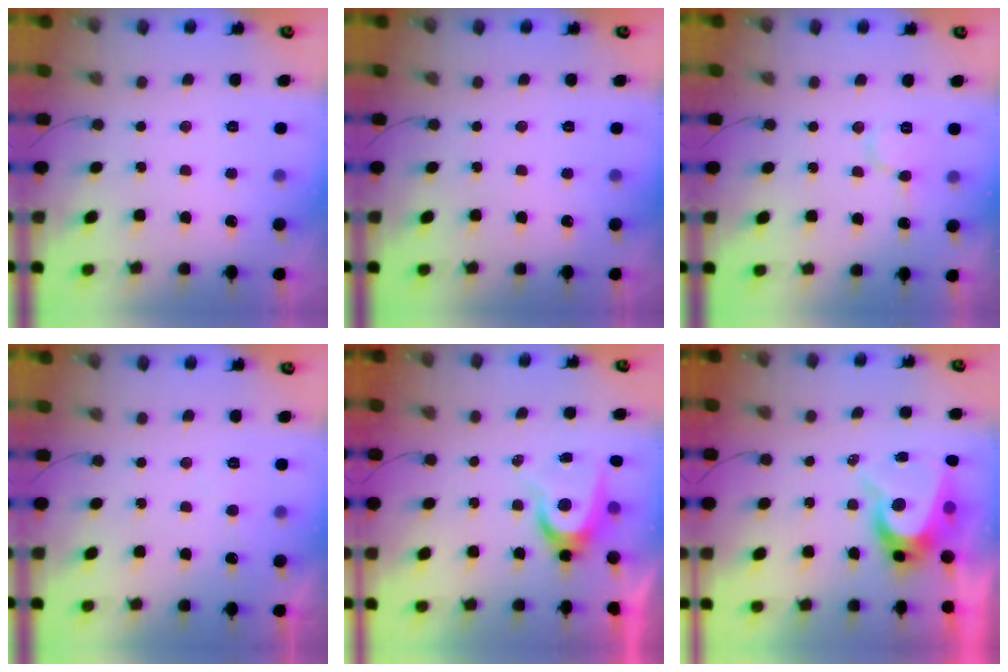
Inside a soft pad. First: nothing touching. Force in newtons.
{"total": 0.0}
{"total": 6.9, "press": 6.9, "slide": 0.4}
{"total": 3.1, "press": 3.1, "slide": 0.2}
{"total": 7.2, "press": 7.2, "slide": 0.2}
{"total": 8.6, "press": 8.5, "slide": 1.0}